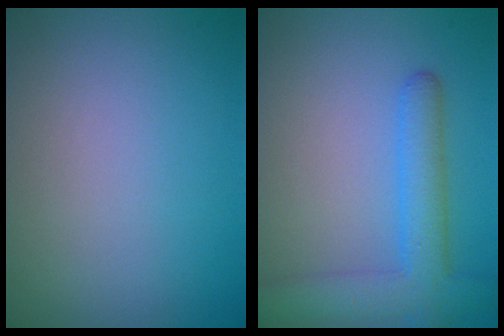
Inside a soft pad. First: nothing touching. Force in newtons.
{"total": 4.7, "press": 4.7, "slide": 0.3}